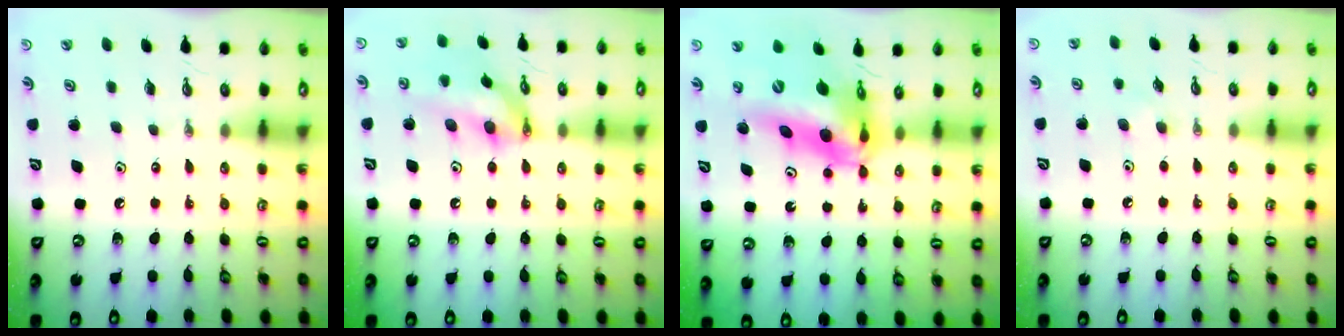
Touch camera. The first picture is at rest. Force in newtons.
{"total": 14.3, "press": 14.2, "slide": 1.8}
{"total": 16.1, "press": 16.1, "slide": 1.4}
{"total": 4.8, "press": 4.6, "slide": 1.3}